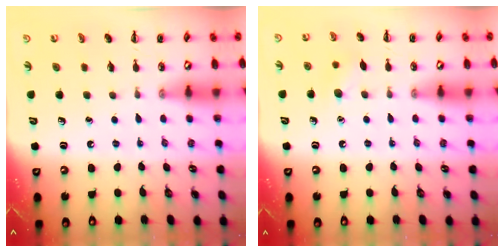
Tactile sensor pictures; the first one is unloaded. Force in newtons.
{"total": 7.4, "press": 7.1, "slide": 1.8}